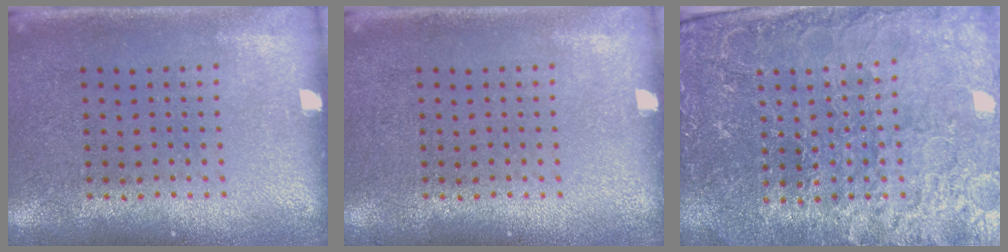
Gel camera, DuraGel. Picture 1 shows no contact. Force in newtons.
{"total": 0.0}
{"total": 4.3, "press": 4.2, "slide": 1.1}